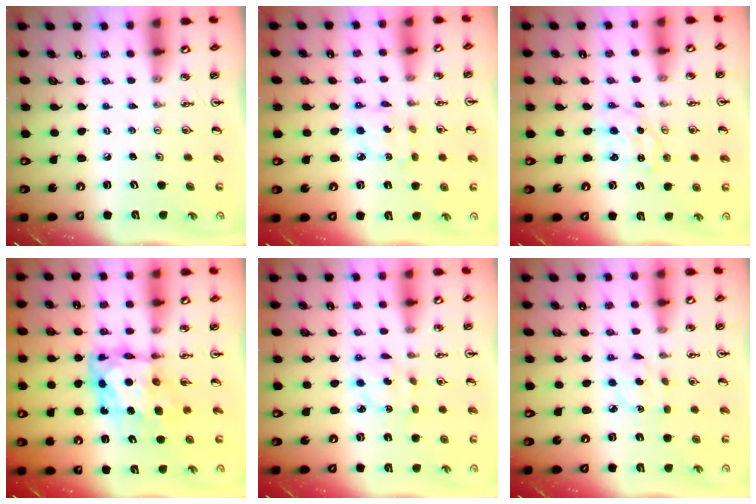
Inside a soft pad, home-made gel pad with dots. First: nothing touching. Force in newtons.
{"total": 2.9, "press": 2.9, "slide": 0.1}
{"total": 1.5, "press": 1.5, "slide": 0.1}
{"total": 9.7, "press": 9.6, "slide": 1.0}
{"total": 3.7, "press": 3.7, "slide": 0.2}
{"total": 3.5, "press": 3.5, "slide": 0.7}